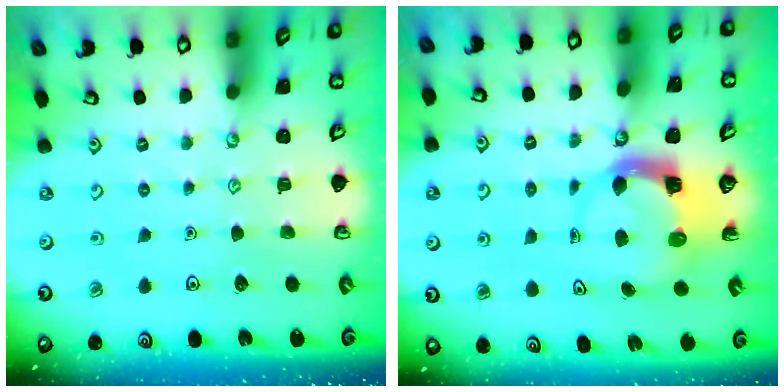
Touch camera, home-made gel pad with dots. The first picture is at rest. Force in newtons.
{"total": 3.9, "press": 3.9, "slide": 0.6}